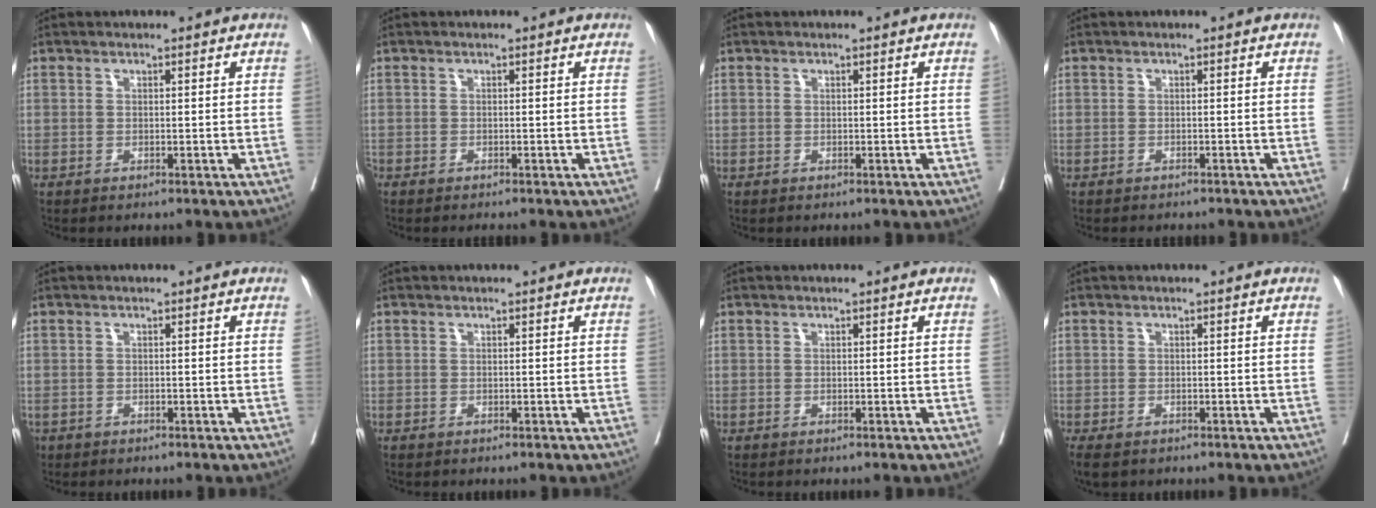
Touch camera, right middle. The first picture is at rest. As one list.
[{"total": 1.0, "force": [-0.9, 0.0, 0.2], "torque": [-0.006, -0.002, -0.018]}, {"total": 0.0}, {"total": 3.2, "force": [-3.0, 0.9, 0.9], "torque": [-0.012, -0.003, -0.037]}, {"total": 0.9, "force": [-0.5, 0.7, 0.1], "torque": [-0.010, 0.001, -0.007]}, {"total": 0.0}, {"total": 0.0}, {"total": 4.8, "force": [-3.1, 2.7, 2.4], "torque": [-0.054, -0.012, -0.047]}]